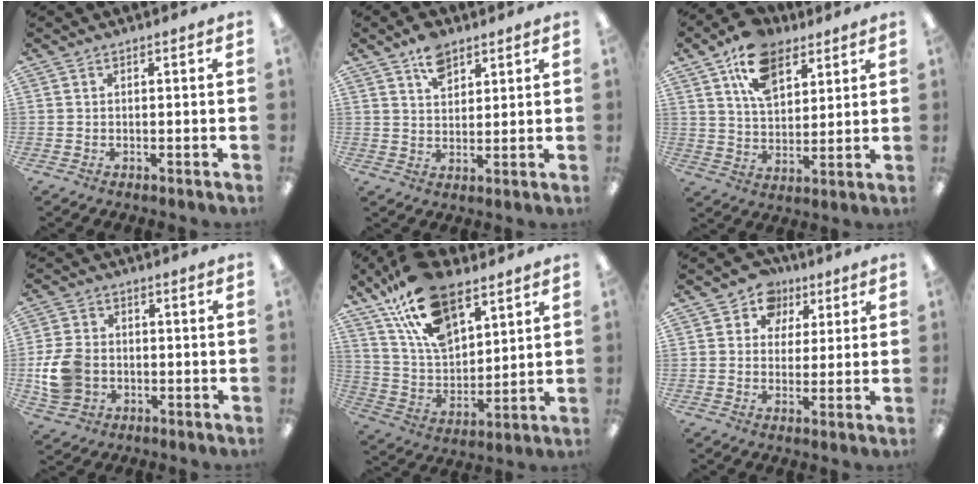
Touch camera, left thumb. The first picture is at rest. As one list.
[{"total": 7.0, "force": [4.8, 3.9, 3.3], "torque": [-0.056, -0.014, 0.085]}, {"total": 13.8, "force": [8.3, 8.2, 7.4], "torque": [-0.129, -0.022, 0.154]}, {"total": 10.3, "force": [-1.5, 8.2, 6.0], "torque": [-0.134, 0.016, -0.025]}, {"total": 19.5, "force": [12.5, 9.8, 11.3], "torque": [-0.221, -0.053, 0.226]}, {"total": 7.5, "force": [3.9, 6.2, 1.5], "torque": [-0.022, -0.023, 0.068]}]